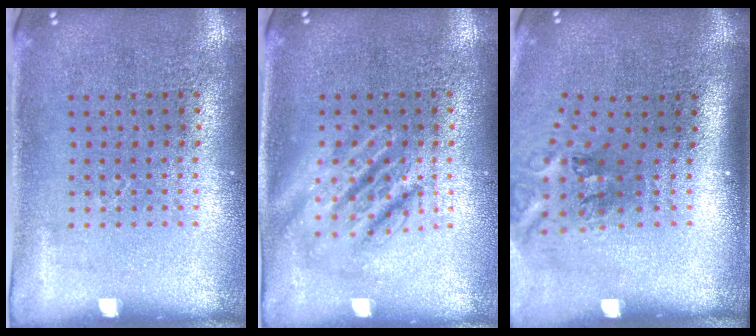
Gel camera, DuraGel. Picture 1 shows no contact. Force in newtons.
{"total": 2.6, "press": 2.6, "slide": 0.3}
{"total": 1.8, "press": 1.1, "slide": 1.4}